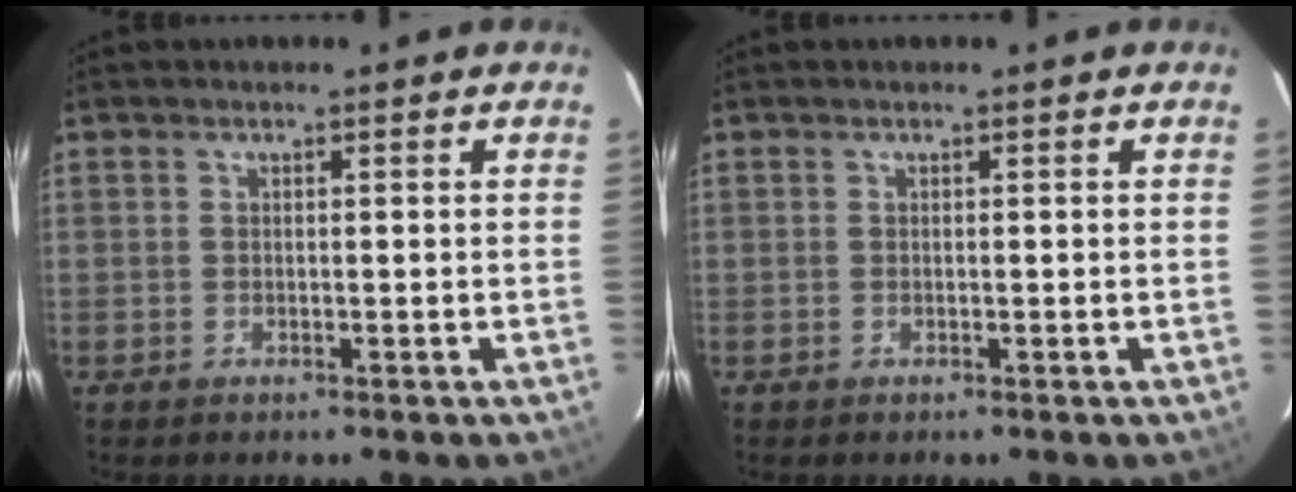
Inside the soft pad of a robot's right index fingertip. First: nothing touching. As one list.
[{"total": 0.0}]